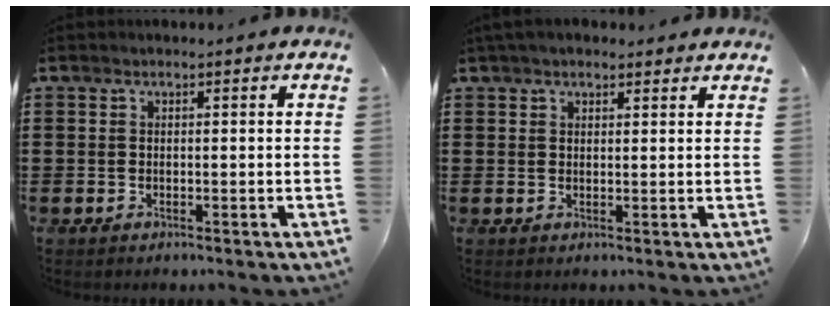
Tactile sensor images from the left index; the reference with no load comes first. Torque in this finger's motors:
{"motor_torque": [2.14, 0.00, 1.05, 0.21]}